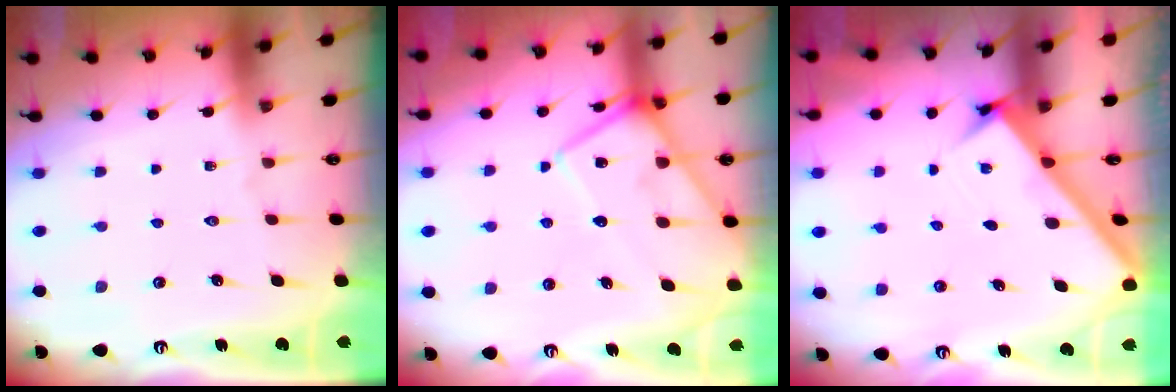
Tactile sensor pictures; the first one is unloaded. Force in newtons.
{"total": 14.2, "press": 14.1, "slide": 1.2}
{"total": 2.5, "press": 2.5, "slide": 0.3}